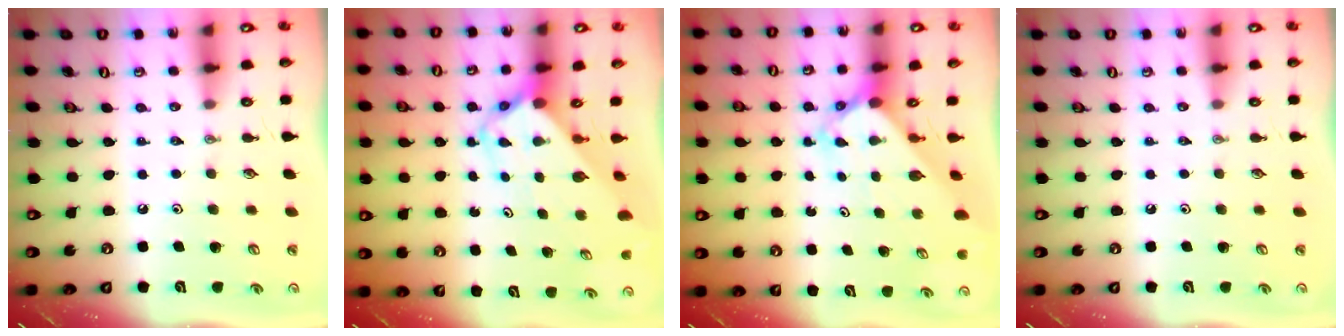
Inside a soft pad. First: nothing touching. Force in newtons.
{"total": 3.9, "press": 3.9, "slide": 0.3}
{"total": 2.5, "press": 2.5, "slide": 0.2}
{"total": 0.0}